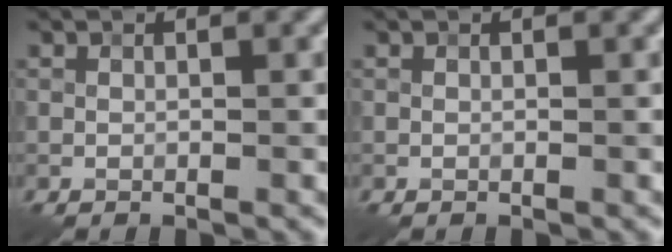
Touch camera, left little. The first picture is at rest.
{"total": 0.0}